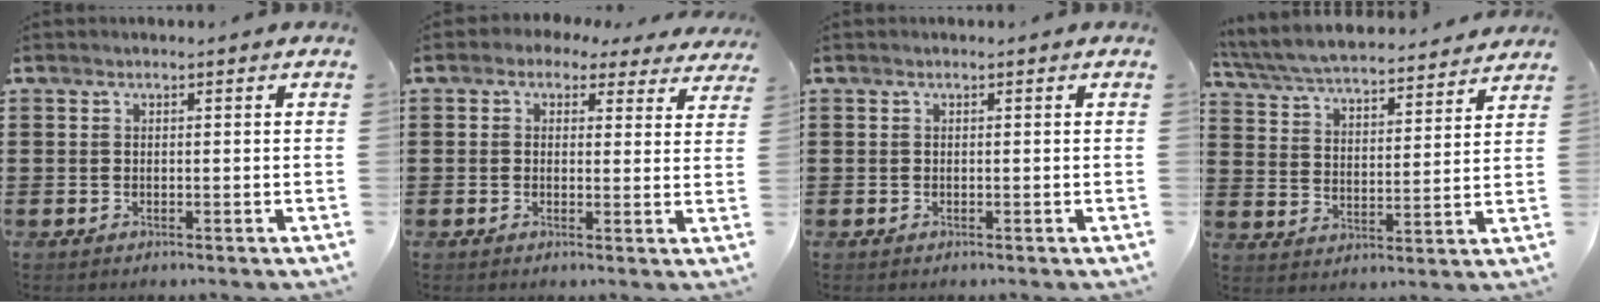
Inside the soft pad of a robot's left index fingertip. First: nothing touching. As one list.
[{"total": 2.2, "force": [1.5, 1.4, 0.9], "torque": [-0.019, -0.002, 0.023]}, {"total": 0.0}, {"total": 5.9, "force": [5.7, 0.1, 1.4], "torque": [-0.055, -0.038, 0.097]}]